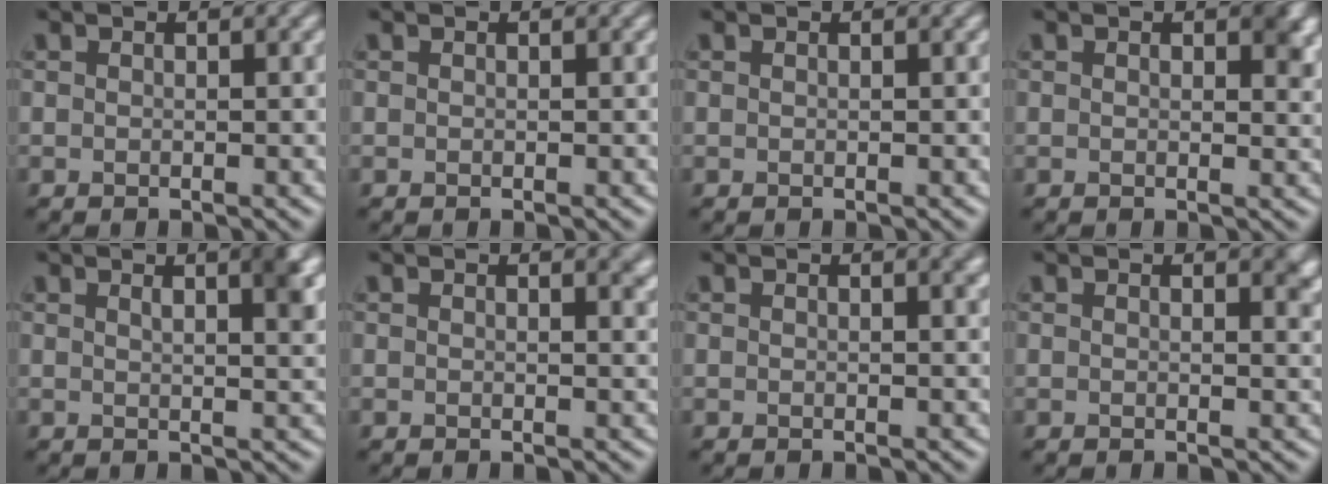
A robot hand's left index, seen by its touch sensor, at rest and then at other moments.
{"total": 0.0}
{"total": 0.0}
{"total": 2.5, "force": [0.8, 1.4, 1.9], "torque": [-0.017, -0.003, 0.011]}
{"total": 3.8, "force": [1.9, 1.2, 3.1], "torque": [-0.027, 0.006, 0.024]}
{"total": 1.5, "force": [1.0, 0.5, 1.0], "torque": [-0.004, 0.002, 0.013]}
{"total": 1.2, "force": [0.7, 0.4, 0.9], "torque": [-0.006, 0.004, 0.010]}
{"total": 1.5, "force": [1.0, 0.5, 1.1], "torque": [-0.007, -0.002, 0.015]}